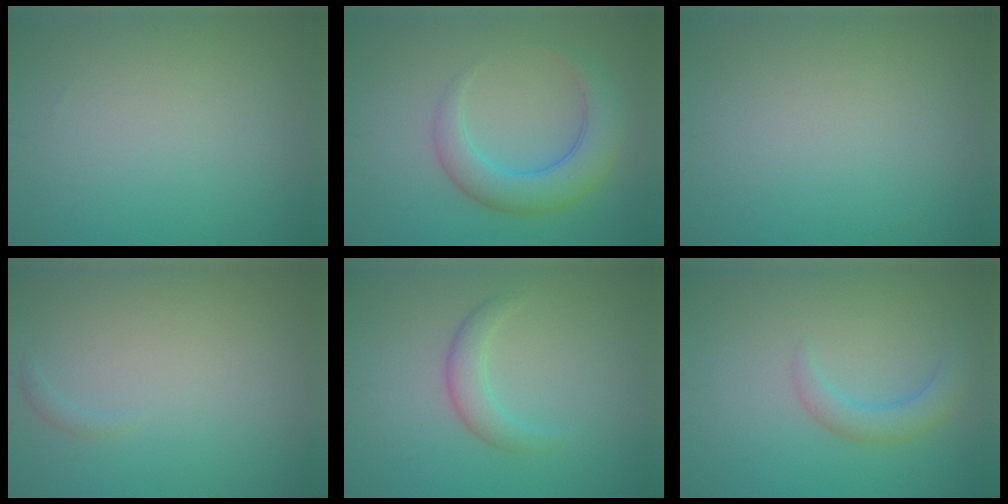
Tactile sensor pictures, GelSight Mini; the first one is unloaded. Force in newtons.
{"total": 4.7, "press": 4.7, "slide": 0.1}
{"total": 0.0}
{"total": 0.6, "press": 0.6, "slide": 0.1}
{"total": 2.2, "press": 2.2, "slide": 0.2}
{"total": 2.4, "press": 2.4, "slide": 0.3}